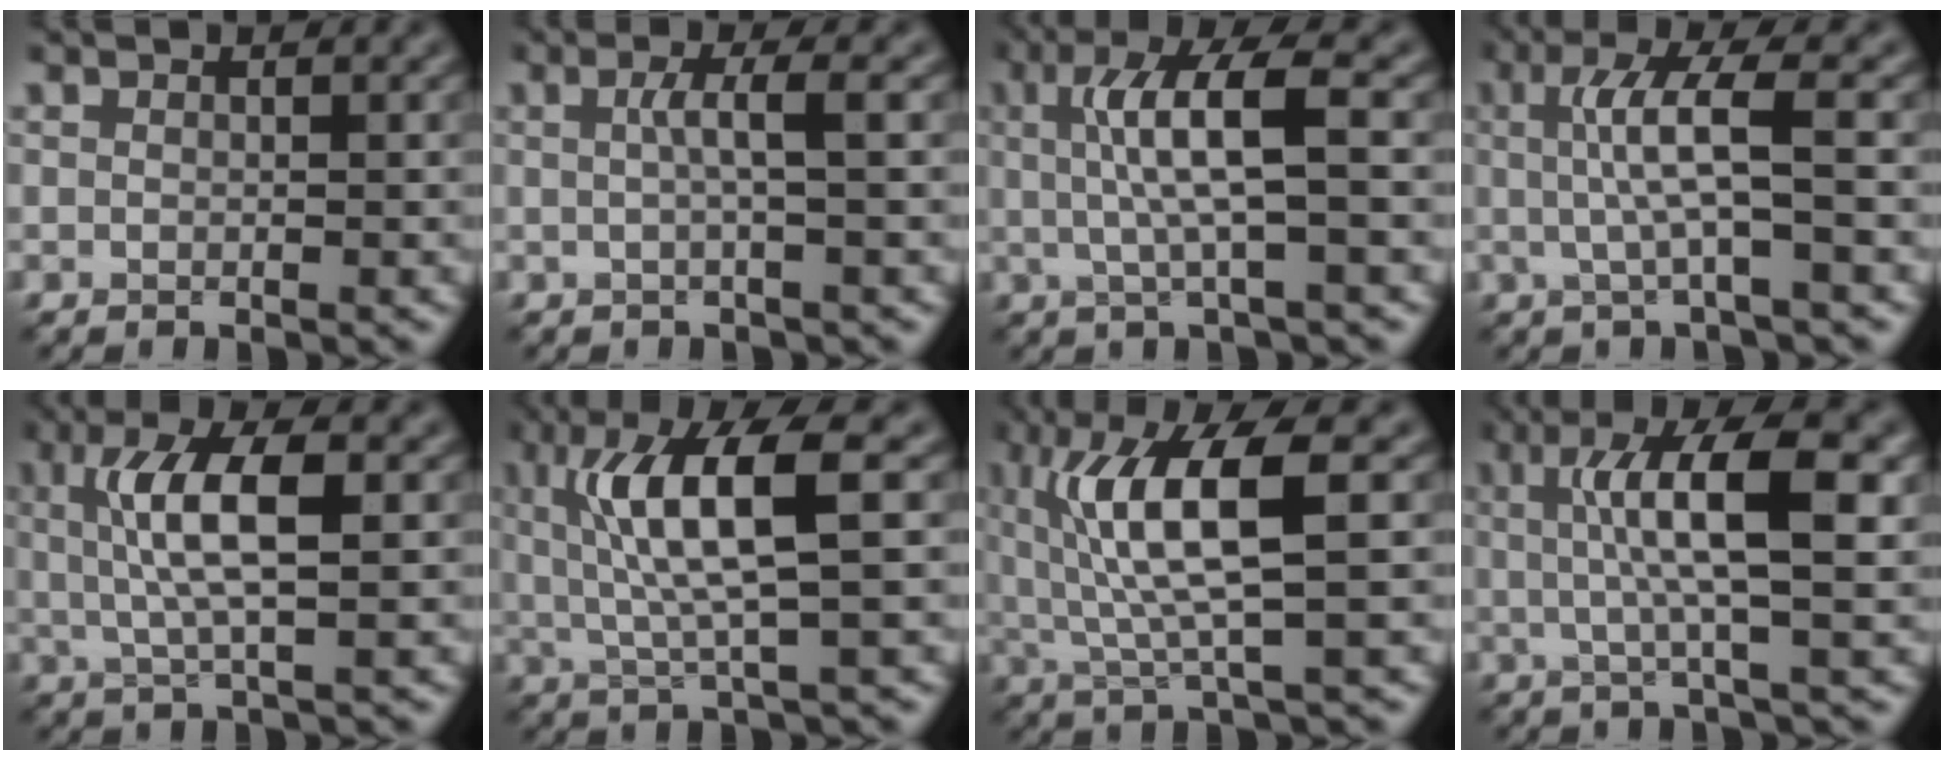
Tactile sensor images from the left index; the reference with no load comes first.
{"total": 2.5, "force": [0.2, 0.4, 2.4], "torque": [-0.044, 0.004, 0.000]}
{"total": 6.0, "force": [0.9, 1.1, 5.9], "torque": [-0.114, 0.007, 0.017]}
{"total": 4.7, "force": [0.5, 0.7, 4.6], "torque": [-0.090, 0.005, 0.009]}
{"total": 6.0, "force": [1.1, 1.7, 5.6], "torque": [-0.107, 0.009, 0.020]}
{"total": 7.7, "force": [1.6, 1.6, 7.3], "torque": [-0.137, 0.000, 0.032]}
{"total": 8.3, "force": [1.7, 2.0, 7.9], "torque": [-0.150, -0.004, 0.035]}
{"total": 7.4, "force": [1.3, 1.5, 7.1], "torque": [-0.121, 0.008, 0.021]}